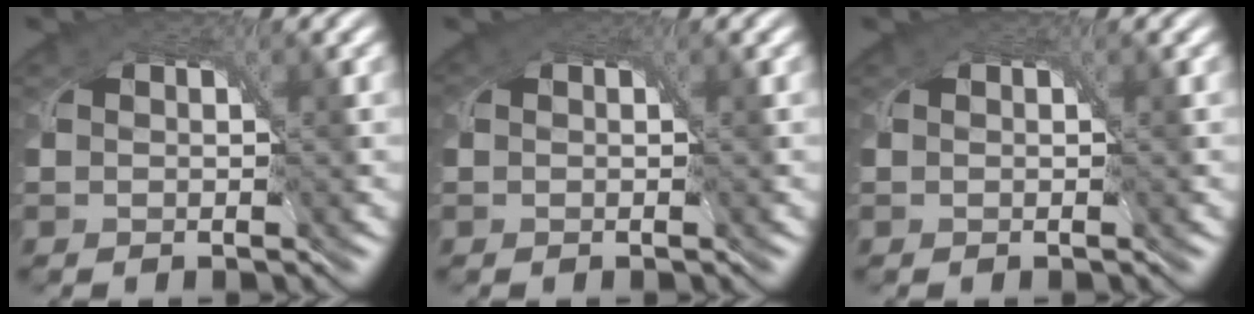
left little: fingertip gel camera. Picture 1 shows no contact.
{"total": 1.3, "force": [0.6, 0.9, 0.7], "torque": [-0.016, 0.003, 0.005]}
{"total": 0.0}